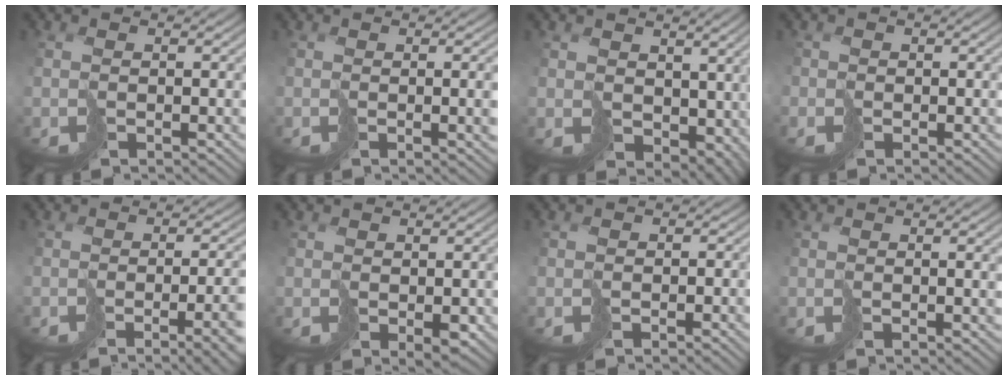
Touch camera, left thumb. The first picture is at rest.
{"total": 5.0, "force": [-0.5, 1.6, 4.7], "torque": [-0.057, -0.011, 0.002]}
{"total": 6.6, "force": [1.1, 5.2, 3.9], "torque": [-0.084, -0.023, 0.031]}
{"total": 1.5, "force": [-0.9, 1.2, -0.1], "torque": [0.003, -0.007, -0.022]}
{"total": 9.0, "force": [-3.0, 3.2, 7.8], "torque": [-0.069, -0.015, -0.031]}
{"total": 2.1, "force": [-0.3, 1.4, 1.5], "torque": [-0.026, -0.011, 0.003]}
{"total": 1.3, "force": [-0.7, 1.1, 0.0], "torque": [0.006, -0.003, -0.015]}
{"total": 2.7, "force": [0.3, 0.7, 2.6], "torque": [-0.039, -0.001, 0.006]}